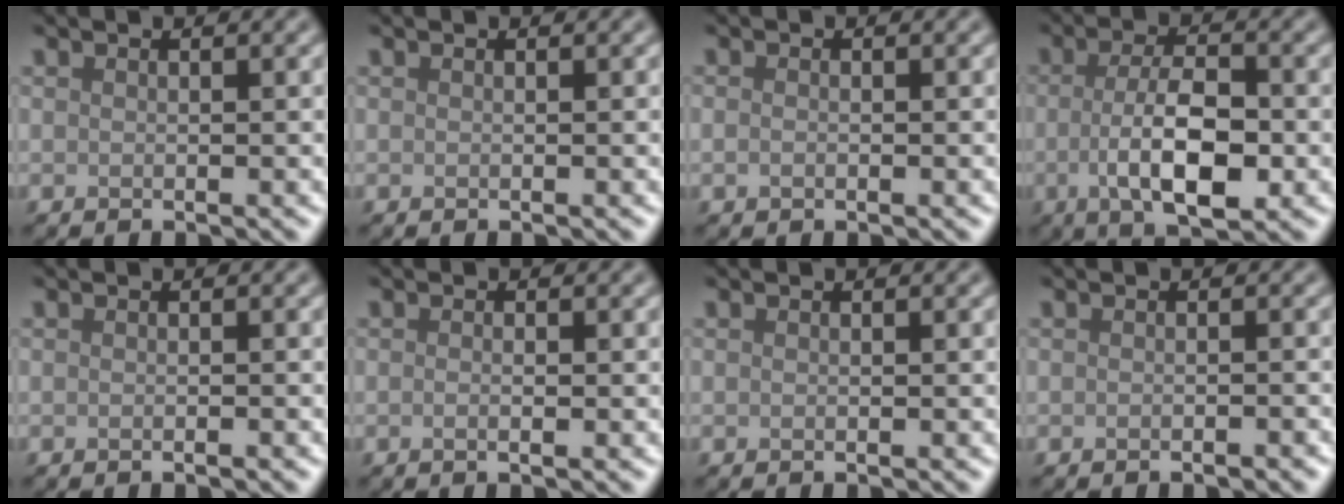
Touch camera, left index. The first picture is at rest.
{"total": 0.0}
{"total": 0.6, "force": [-0.1, 0.4, 0.5], "torque": [-0.011, -0.002, -0.004]}
{"total": 6.4, "force": [-1.2, 2.4, 5.9], "torque": [-0.107, -0.007, -0.022]}
{"total": 0.6, "force": [-0.3, 0.1, 0.5], "torque": [-0.005, 0.000, -0.007]}
{"total": 0.9, "force": [-0.1, 0.3, 0.9], "torque": [-0.009, -0.009, -0.001]}
{"total": 0.0}
{"total": 1.0, "force": [-0.7, 0.2, 0.7], "torque": [-0.009, -0.001, -0.010]}